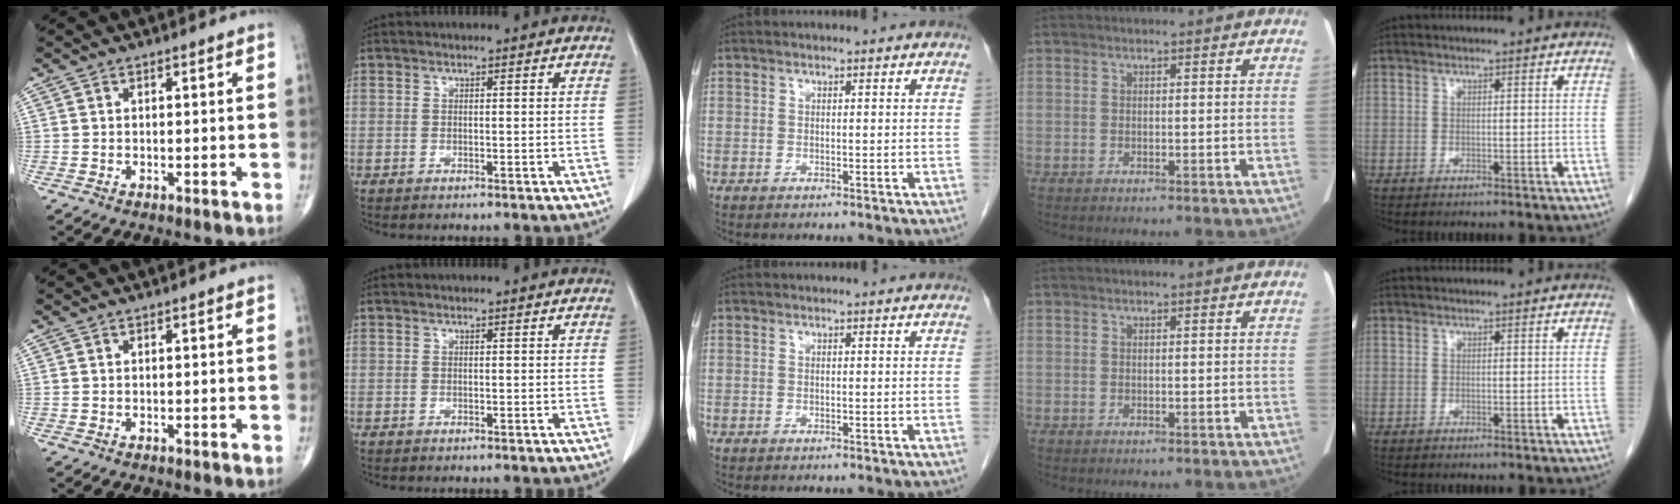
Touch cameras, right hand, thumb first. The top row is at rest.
{}